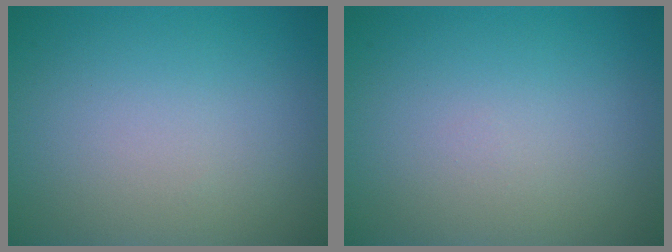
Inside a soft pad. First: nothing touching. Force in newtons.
{"total": 0.0}